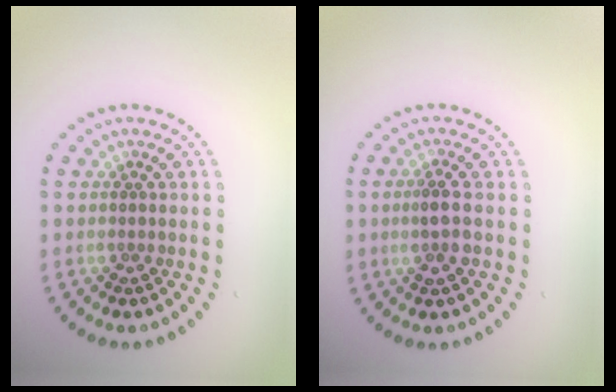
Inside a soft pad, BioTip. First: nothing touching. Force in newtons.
{"total": 2.1, "press": 2.0, "slide": 0.8}